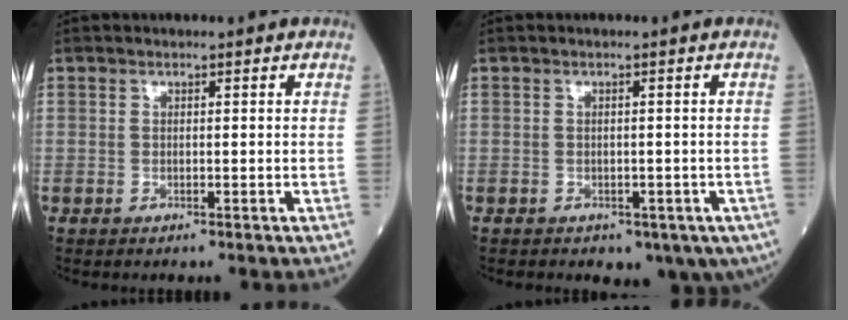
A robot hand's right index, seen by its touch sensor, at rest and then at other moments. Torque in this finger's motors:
{"motor_torque": [0.22, -1.60, 0.57, 0.05]}